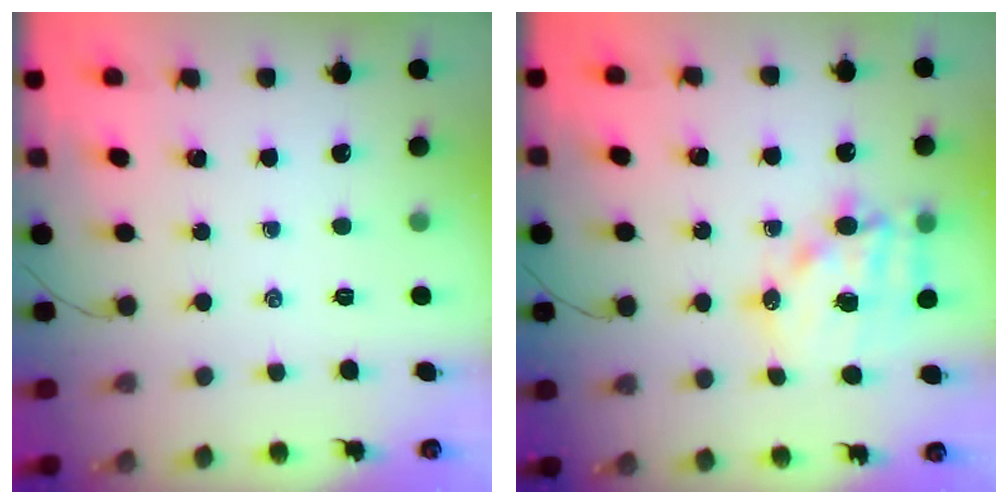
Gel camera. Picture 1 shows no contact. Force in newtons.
{"total": 13.9, "press": 13.6, "slide": 2.9}